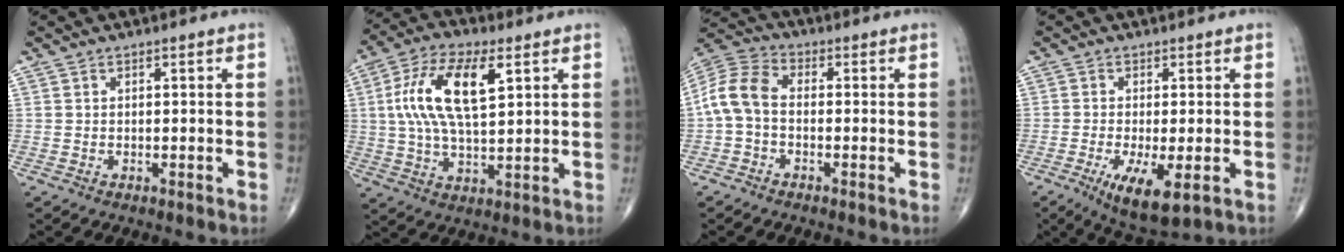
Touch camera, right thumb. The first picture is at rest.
{"total": 15.0, "force": [4.1, 6.3, 12.9], "torque": [-0.256, 0.004, 0.075]}
{"total": 8.2, "force": [-1.1, 5.2, 6.3], "torque": [-0.130, 0.025, -0.036]}
{"total": 8.3, "force": [-2.9, 2.4, 7.4], "torque": [-0.129, -0.020, -0.044]}